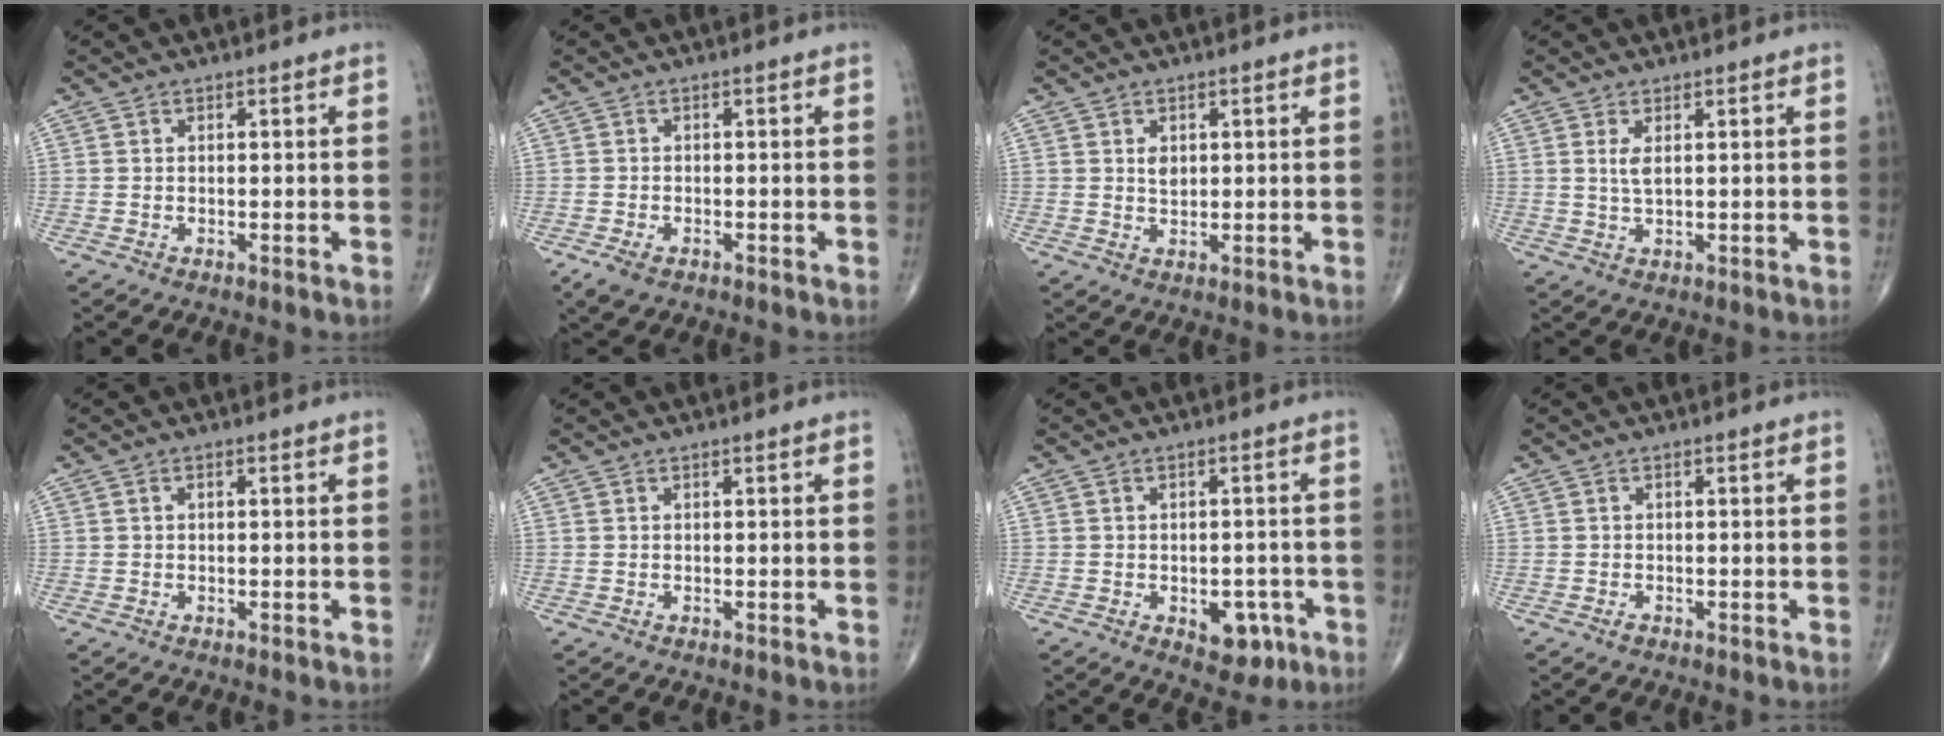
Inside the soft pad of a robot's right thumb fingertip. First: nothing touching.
{"total": 3.0, "force": [-1.6, 1.6, 1.9], "torque": [-0.041, -0.003, -0.025]}
{"total": 2.4, "force": [0.7, 1.6, 1.6], "torque": [-0.020, -0.006, 0.014]}
{"total": 2.7, "force": [0.8, 1.0, 2.4], "torque": [-0.052, -0.006, 0.022]}
{"total": 0.6, "force": [0.1, 0.4, 0.5], "torque": [-0.009, 0.001, 0.000]}
{"total": 0.0}
{"total": 6.5, "force": [-2.6, 4.0, 4.4], "torque": [-0.028, 0.012, -0.025]}
{"total": 0.8, "force": [-0.5, 0.5, 0.4], "torque": [-0.004, 0.000, -0.010]}